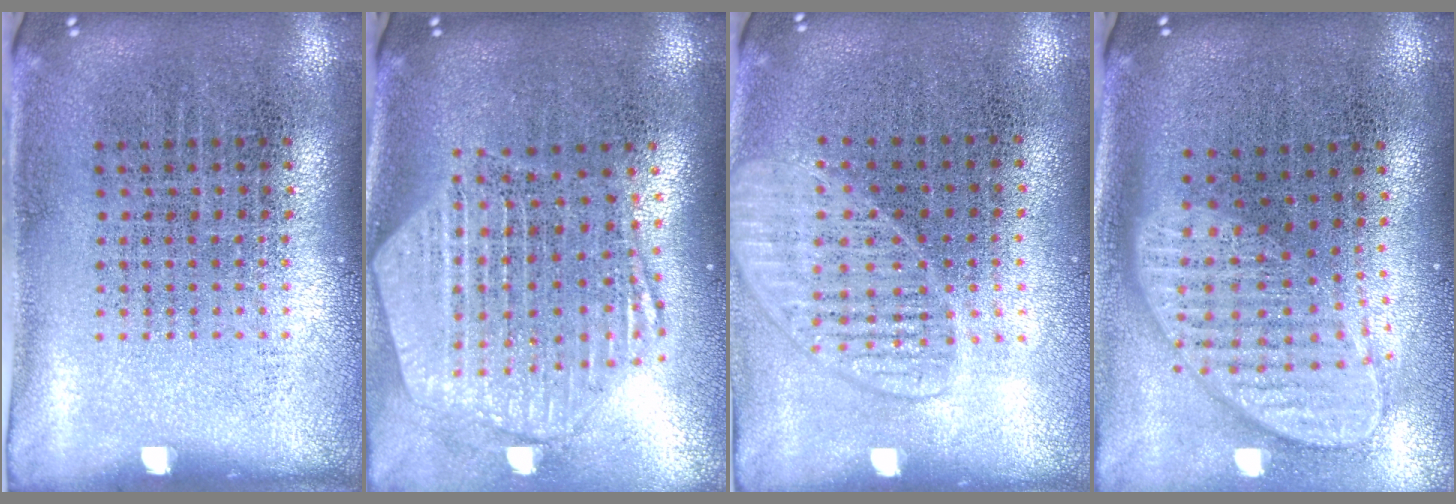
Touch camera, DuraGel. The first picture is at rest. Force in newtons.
{"total": 2.7, "press": 2.2, "slide": 1.5}
{"total": 1.5, "press": 1.4, "slide": 0.5}
{"total": 2.0, "press": 1.6, "slide": 1.2}